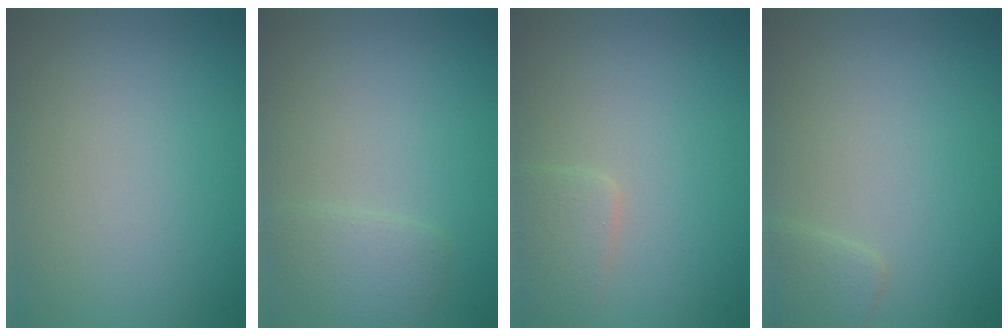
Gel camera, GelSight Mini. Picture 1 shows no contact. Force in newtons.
{"total": 1.8, "press": 1.8, "slide": 0.2}
{"total": 1.7, "press": 1.7, "slide": 0.1}
{"total": 1.4, "press": 1.4, "slide": 0.1}